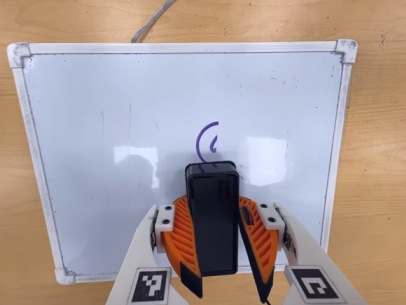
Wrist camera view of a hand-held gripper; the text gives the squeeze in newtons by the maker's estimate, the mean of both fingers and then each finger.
{"total": 11.6, "left": 11.8, "right": 11.4}